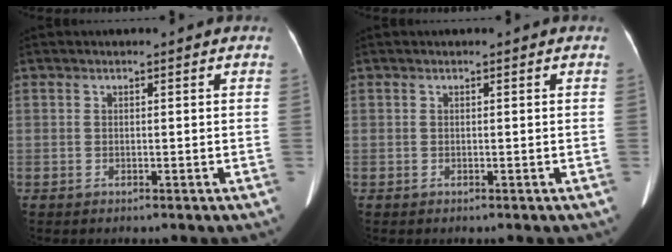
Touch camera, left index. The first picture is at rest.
{"total": 0.0}